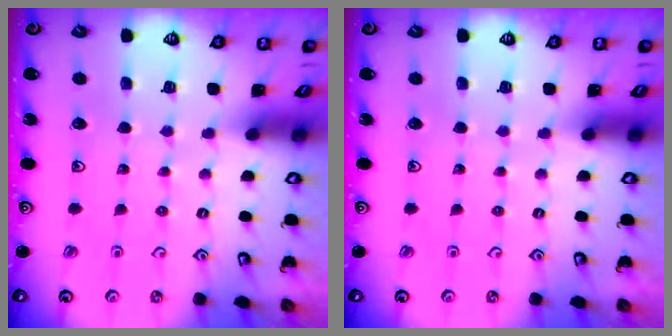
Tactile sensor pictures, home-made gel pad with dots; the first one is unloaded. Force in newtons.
{"total": 0.0}